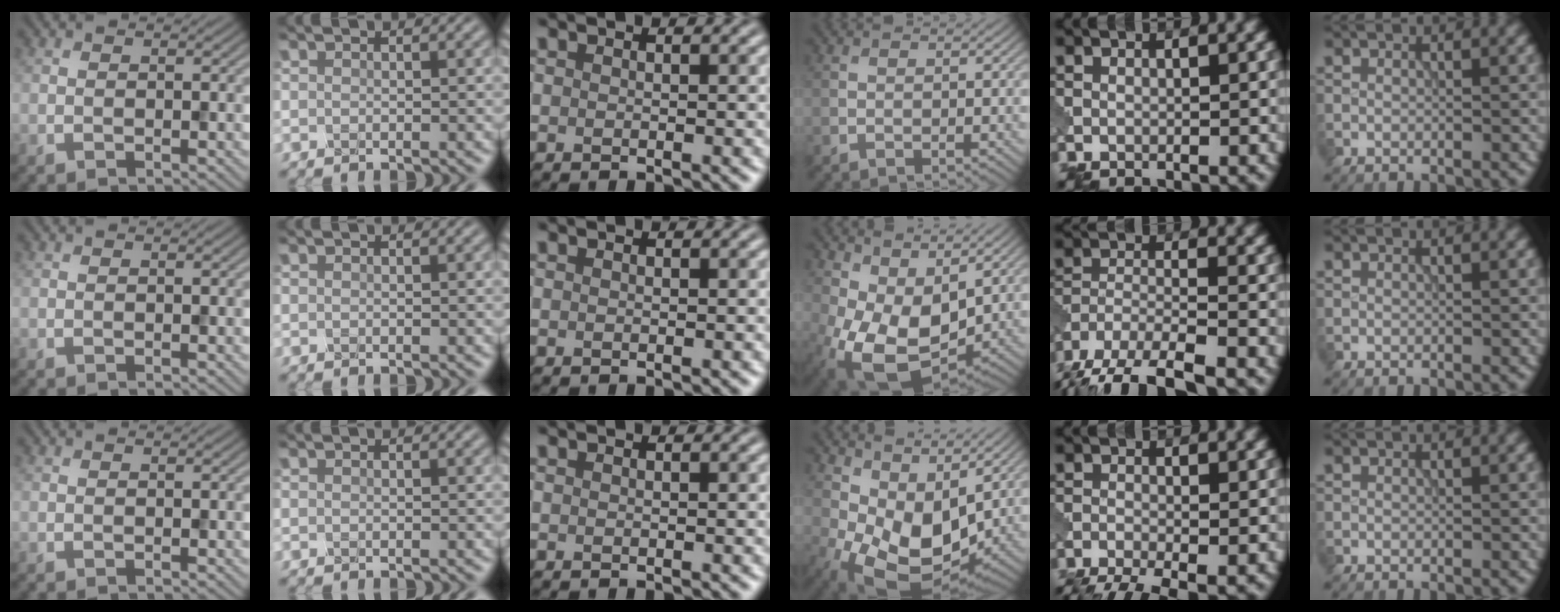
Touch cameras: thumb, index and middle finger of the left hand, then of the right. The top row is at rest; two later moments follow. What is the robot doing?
{"motion": "squeeze", "object": "foam earplug"}